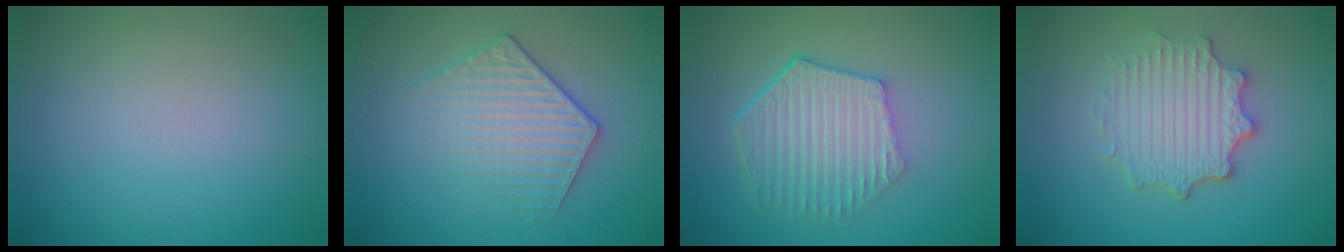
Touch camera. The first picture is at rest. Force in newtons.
{"total": 3.5, "press": 3.1, "slide": 1.5}
{"total": 5.9, "press": 4.4, "slide": 4.0}
{"total": 4.5, "press": 3.7, "slide": 2.4}